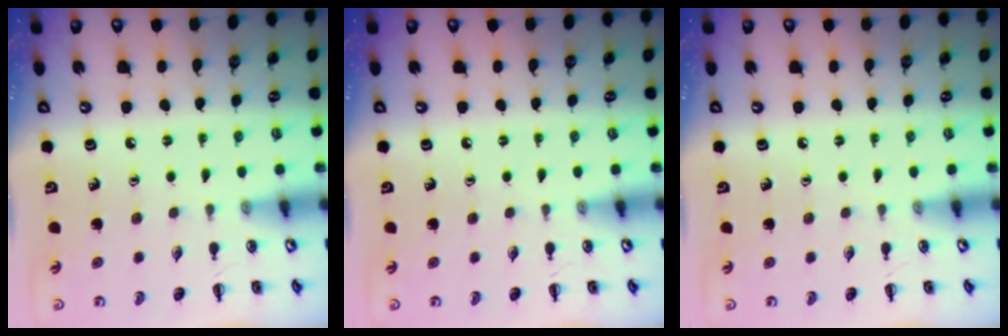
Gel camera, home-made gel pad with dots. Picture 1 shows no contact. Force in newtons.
{"total": 0.0}
{"total": 0.0}